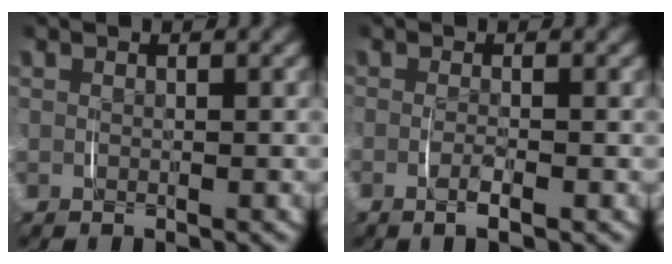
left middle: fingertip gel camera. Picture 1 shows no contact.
{"total": 1.7, "force": [-0.7, 0.1, 1.5], "torque": [-0.035, -0.004, -0.013]}